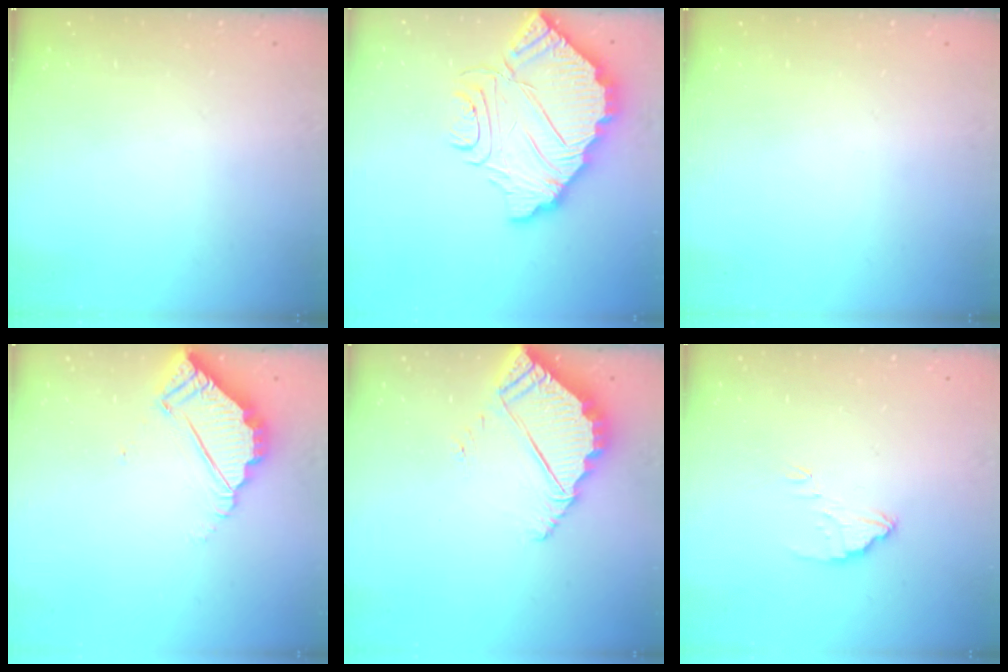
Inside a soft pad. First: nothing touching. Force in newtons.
{"total": 12.5, "press": 12.5, "slide": 1.1}
{"total": 0.0}
{"total": 5.3, "press": 5.3, "slide": 0.2}
{"total": 5.8, "press": 5.8, "slide": 0.2}
{"total": 3.2, "press": 3.2, "slide": 0.3}